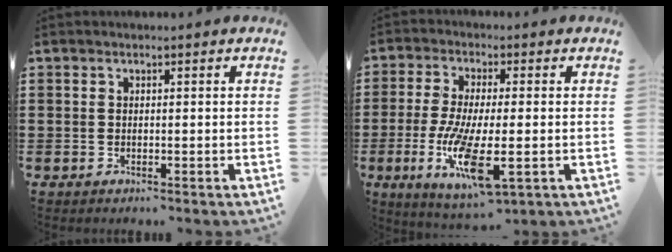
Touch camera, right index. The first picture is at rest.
{"total": 12.1, "force": [-3.3, 3.4, 11.1], "torque": [-0.233, -0.018, -0.059]}